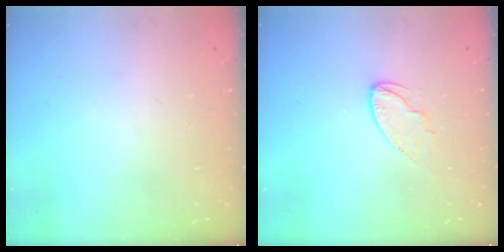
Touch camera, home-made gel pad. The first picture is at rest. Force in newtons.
{"total": 7.2, "press": 7.2, "slide": 0.4}